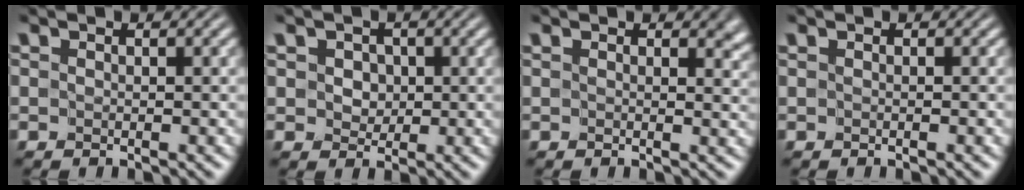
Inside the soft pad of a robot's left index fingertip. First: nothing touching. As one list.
[{"total": 2.6, "force": [0.7, 2.1, 1.3], "torque": [-0.028, 0.015, 0.002]}, {"total": 3.2, "force": [1.3, 1.9, 2.2], "torque": [-0.015, -0.002, 0.015]}, {"total": 0.0}]